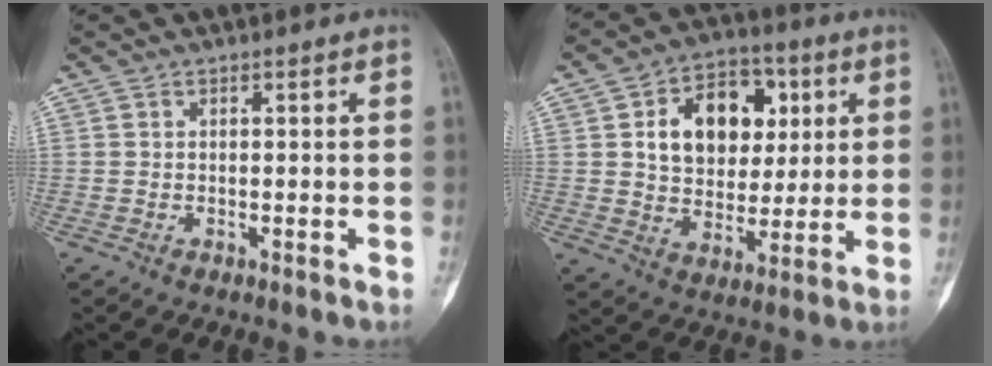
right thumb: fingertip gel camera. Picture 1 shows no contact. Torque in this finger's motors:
{"motor_torque": [-0.58, 1.01, 0.37, 0.34, 0.05]}